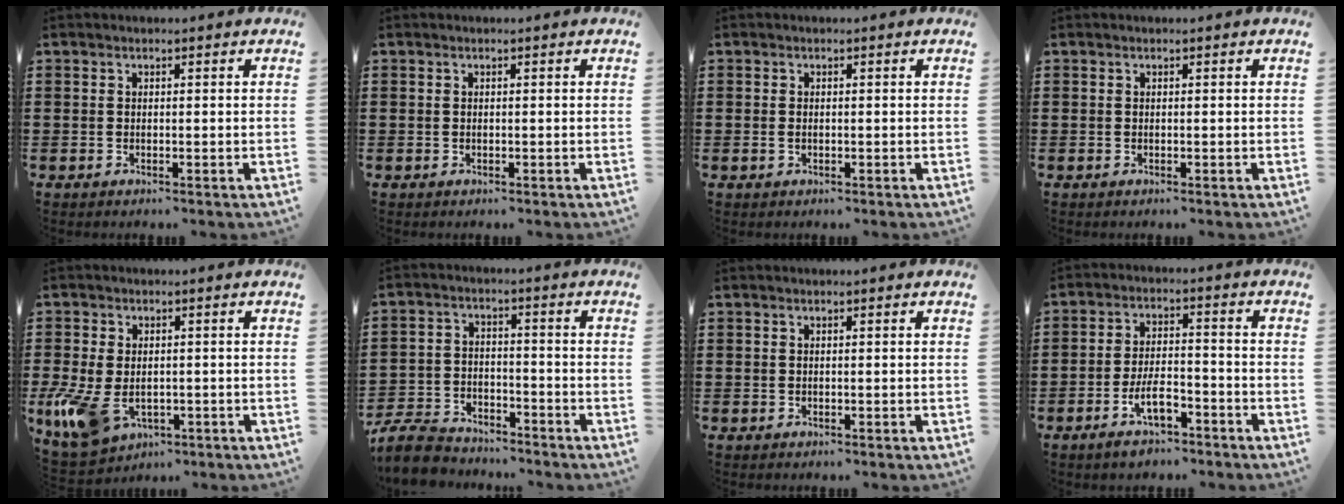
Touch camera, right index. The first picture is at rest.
{"total": 0.0}
{"total": 0.8, "force": [-0.1, 0.4, 0.6], "torque": [-0.014, 0.001, -0.003]}
{"total": 0.0}
{"total": 7.1, "force": [-2.2, 4.4, 5.1], "torque": [-0.130, -0.003, -0.043]}
{"total": 7.0, "force": [-6.6, 1.7, 1.6], "torque": [-0.052, 0.009, -0.135]}
{"total": 0.0}
{"total": 6.2, "force": [-3.7, 2.4, 4.4], "torque": [-0.092, 0.003, -0.070]}